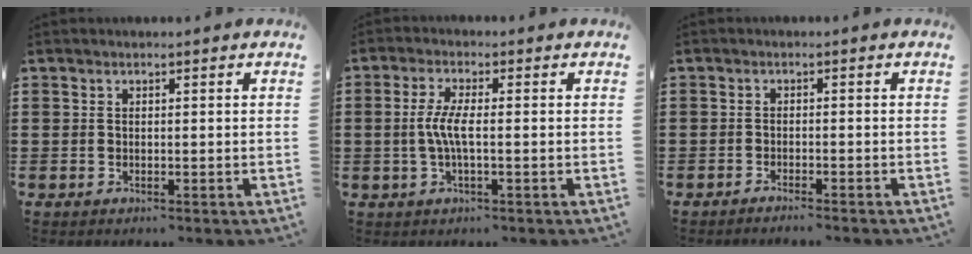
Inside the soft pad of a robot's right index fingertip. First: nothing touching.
{"total": 4.1, "force": [-0.6, 0.7, 4.0], "torque": [-0.094, -0.007, -0.021]}
{"total": 1.5, "force": [-1.4, -0.4, 0.1], "torque": [-0.001, 0.002, -0.028]}